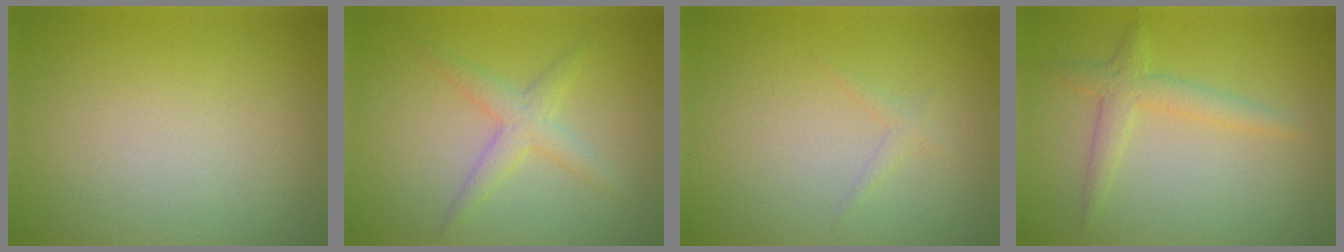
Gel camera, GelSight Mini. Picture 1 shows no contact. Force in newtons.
{"total": 2.4, "press": 2.4, "slide": 0.1}
{"total": 0.7, "press": 0.7, "slide": 0.0}
{"total": 2.3, "press": 2.3, "slide": 0.1}